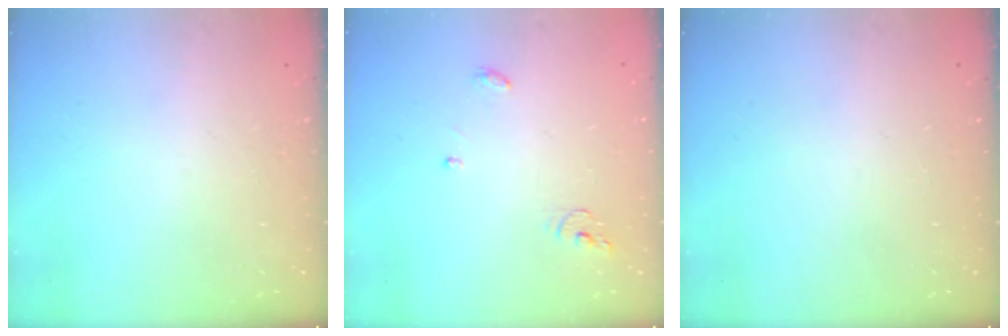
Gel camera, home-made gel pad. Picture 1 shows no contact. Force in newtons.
{"total": 4.2, "press": 4.1, "slide": 0.3}
{"total": 0.0}